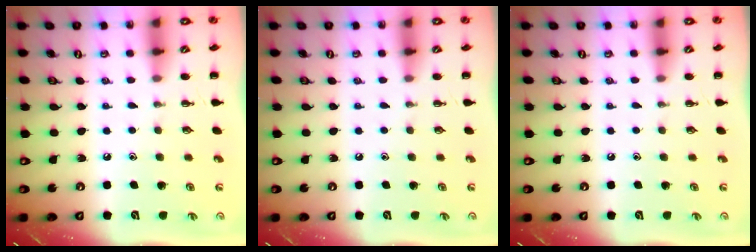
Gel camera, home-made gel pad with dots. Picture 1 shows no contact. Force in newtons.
{"total": 0.0}
{"total": 0.0}